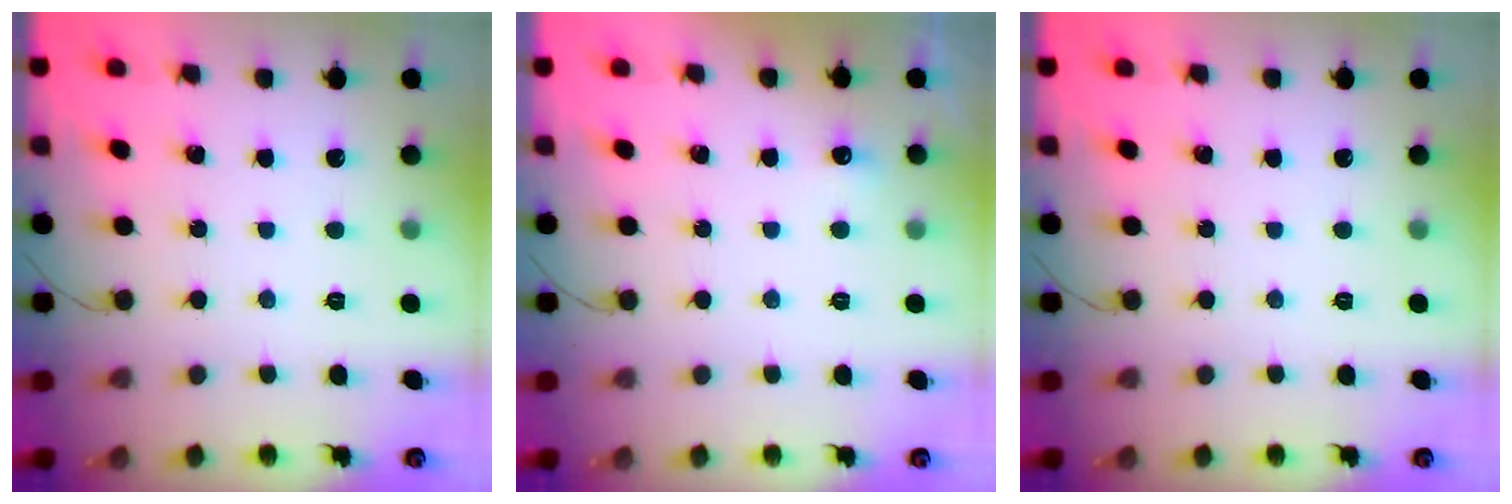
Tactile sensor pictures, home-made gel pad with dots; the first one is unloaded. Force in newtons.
{"total": 3.9, "press": 3.7, "slide": 1.3}
{"total": 0.0}